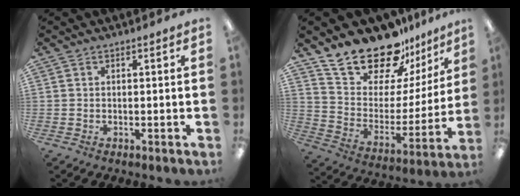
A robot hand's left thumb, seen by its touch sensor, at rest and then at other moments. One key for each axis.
{"total": 20.2, "fx": 18.1, "fy": 7.3, "fz": 5.4, "tx": -0.111, "ty": -0.151, "tz": 0.325}